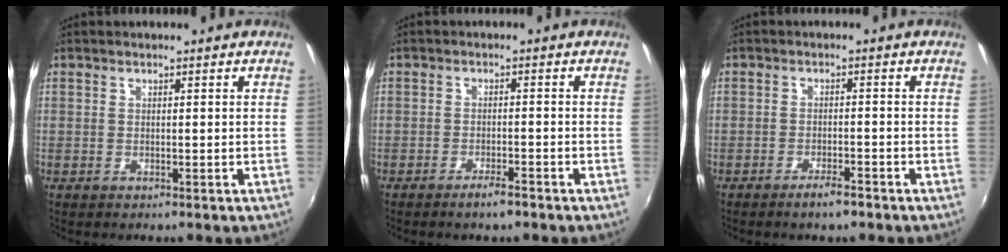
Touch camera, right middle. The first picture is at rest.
{"total": 2.7, "force": [-2.2, 0.3, 1.7], "torque": [-0.040, 0.000, -0.037]}
{"total": 3.0, "force": [-2.3, 0.4, 1.8], "torque": [-0.042, 0.000, -0.040]}